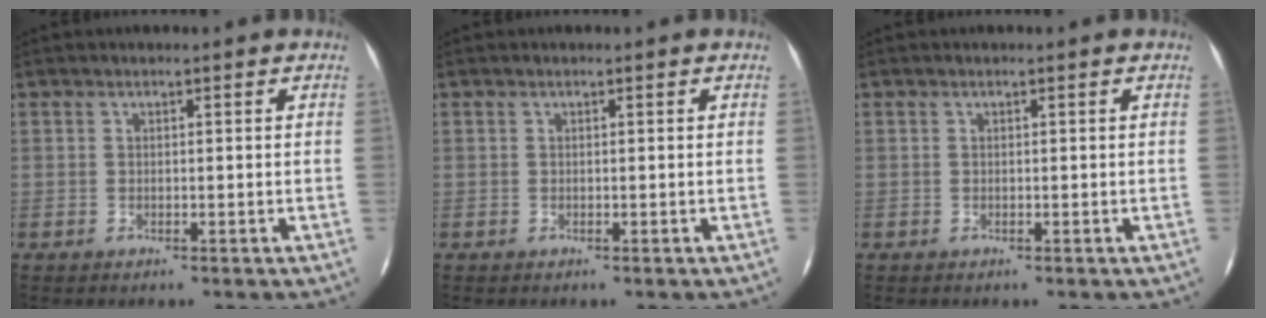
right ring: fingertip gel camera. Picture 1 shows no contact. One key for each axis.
{"total": 0.0}
{"total": 0.0}